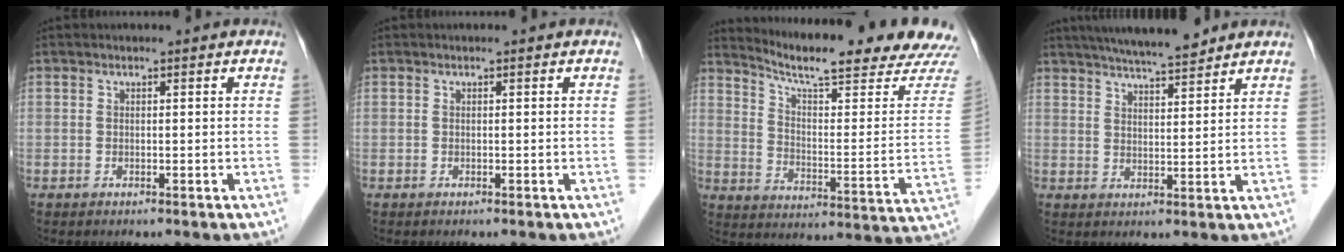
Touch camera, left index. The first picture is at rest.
{"total": 0.0}
{"total": 21.8, "force": [19.9, -0.4, 8.8], "torque": [-0.145, -0.080, 0.264]}
{"total": 10.0, "force": [8.8, 0.8, 4.8], "torque": [-0.076, 0.015, 0.133]}